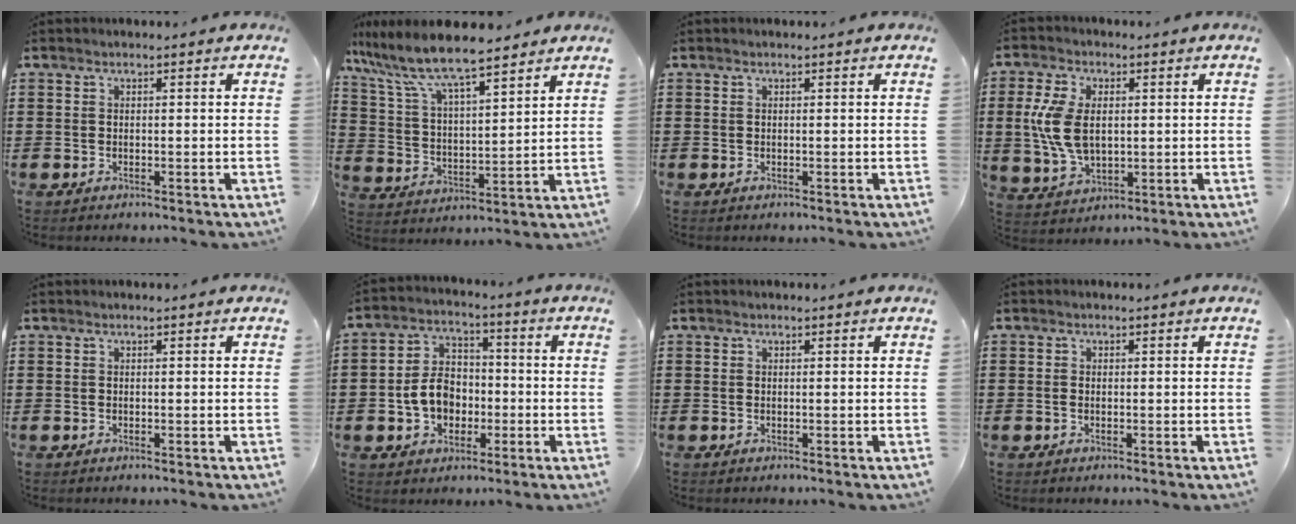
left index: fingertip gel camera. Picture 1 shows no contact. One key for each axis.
{"total": 8.5, "fx": 7.4, "fy": 1.0, "fz": 4.1, "tx": -0.109, "ty": -0.036, "tz": 0.125}
{"total": 0.0}
{"total": 8.9, "fx": 0.9, "fy": 5.3, "fz": 7.0, "tx": -0.179, "ty": 0.002, "tz": 0.009}
{"total": 0.0}
{"total": 7.3, "fx": -1.6, "fy": 5.8, "fz": 4.2, "tx": -0.097, "ty": 0.009, "tz": -0.036}
{"total": 0.0}
{"total": 0.8, "fx": -0.2, "fy": 0.4, "fz": 0.6, "tx": -0.013, "ty": 0.000, "tz": -0.003}